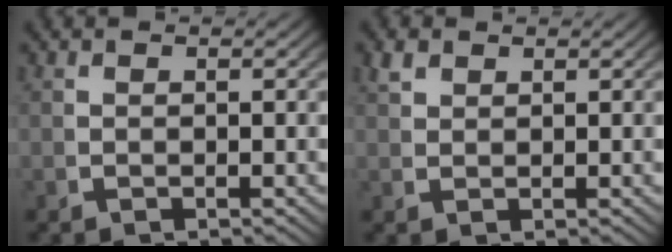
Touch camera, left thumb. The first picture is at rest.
{"total": 1.6, "force": [1.5, 0.5, 0.5], "torque": [-0.010, 0.000, 0.035]}